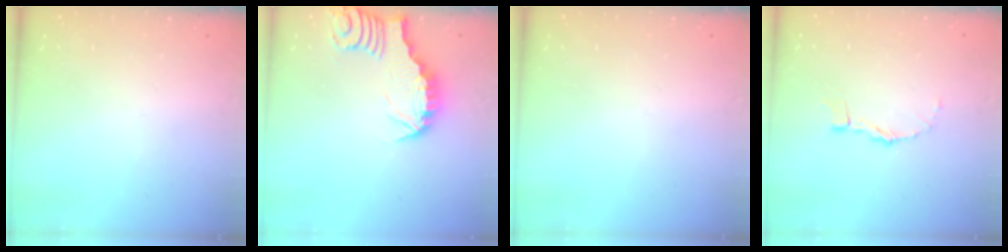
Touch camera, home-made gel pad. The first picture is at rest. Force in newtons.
{"total": 3.1, "press": 3.1, "slide": 0.3}
{"total": 0.0}
{"total": 3.3, "press": 3.3, "slide": 0.4}